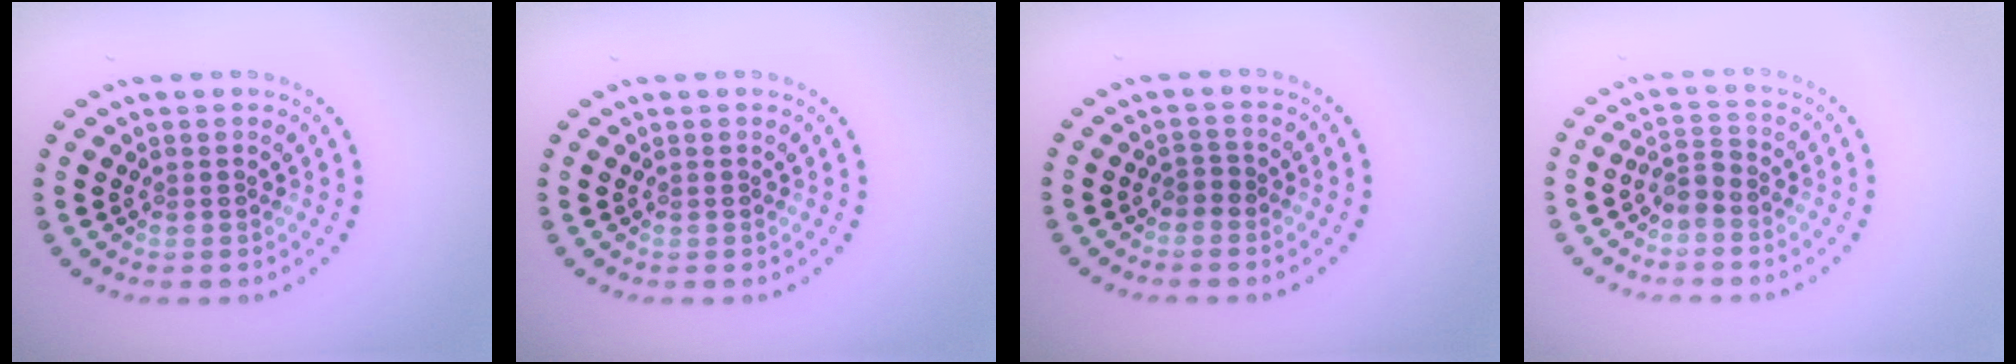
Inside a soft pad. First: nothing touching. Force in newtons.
{"total": 0.0}
{"total": 0.5, "press": 0.2, "slide": 0.5}
{"total": 1.7, "press": 1.4, "slide": 1.0}